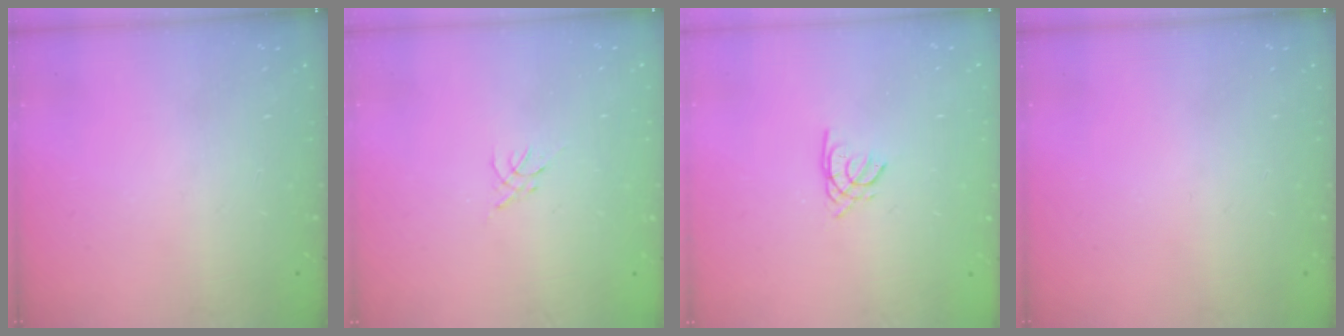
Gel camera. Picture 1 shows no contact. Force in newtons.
{"total": 0.0}
{"total": 1.7, "press": 1.7, "slide": 0.4}
{"total": 0.0}